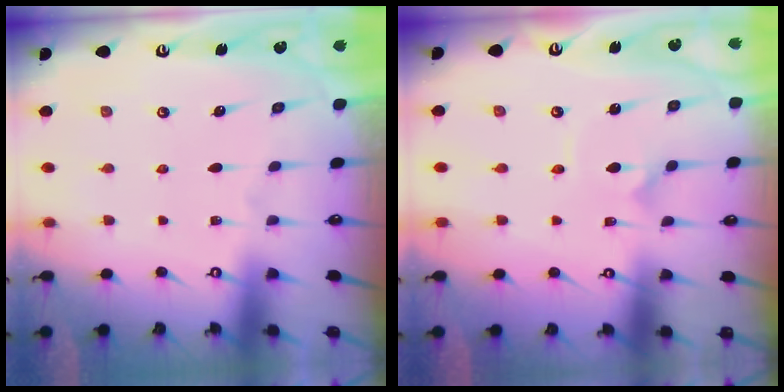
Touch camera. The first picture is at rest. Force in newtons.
{"total": 2.3, "press": 2.3, "slide": 0.2}